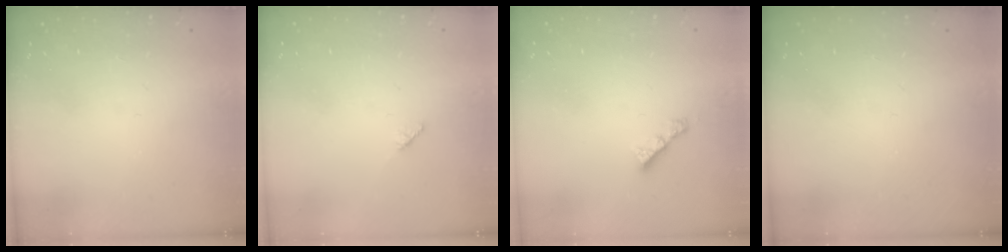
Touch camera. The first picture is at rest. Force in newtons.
{"total": 1.9, "press": 1.9, "slide": 0.3}
{"total": 2.6, "press": 2.6, "slide": 0.1}
{"total": 0.0}